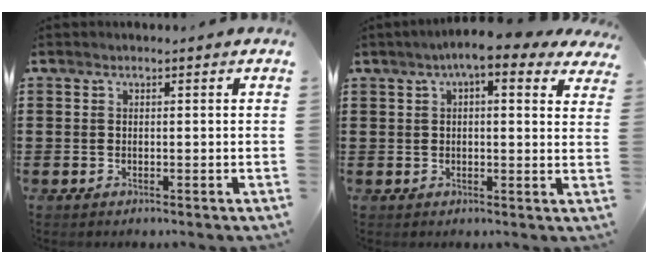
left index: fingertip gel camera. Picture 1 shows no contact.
{"total": 6.2, "force": [4.0, 1.1, 4.6], "torque": [-0.090, -0.001, 0.066]}